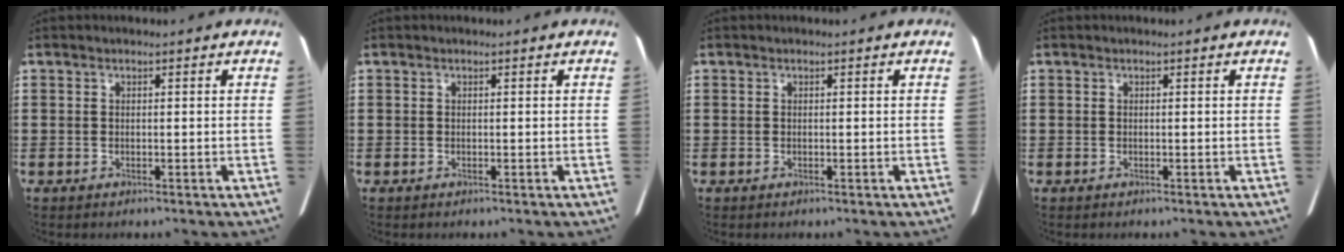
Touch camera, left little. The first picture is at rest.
{"total": 0.0}
{"total": 0.0}
{"total": 0.0}